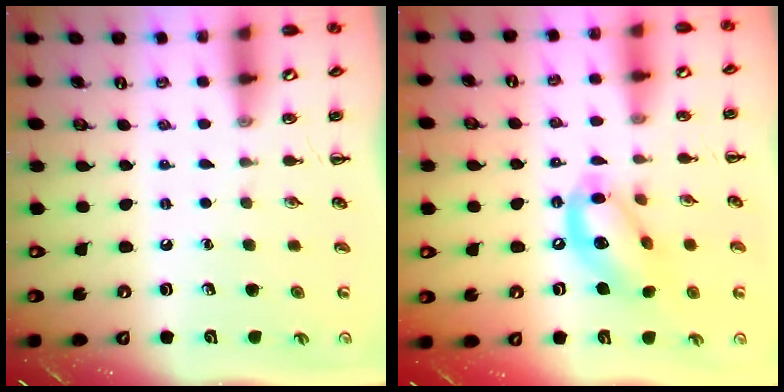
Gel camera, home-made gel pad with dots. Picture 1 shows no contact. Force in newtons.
{"total": 13.5, "press": 13.0, "slide": 3.6}